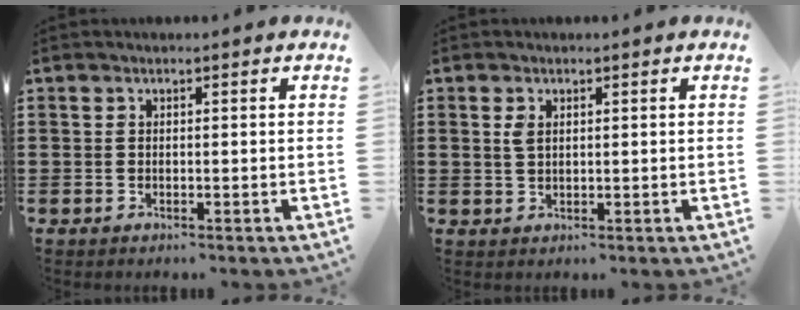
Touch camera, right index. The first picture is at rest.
{"total": 1.8, "force": [0.6, 0.9, 1.4], "torque": [-0.032, 0.005, 0.010]}